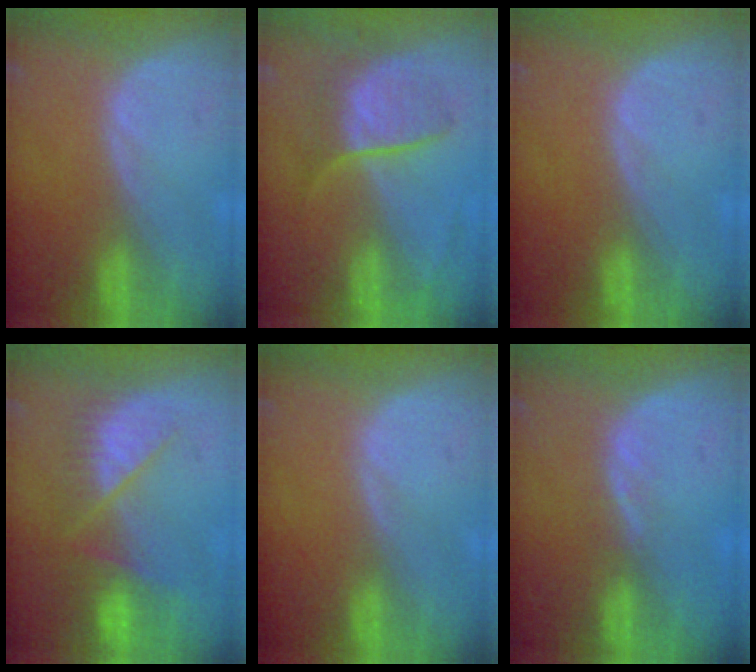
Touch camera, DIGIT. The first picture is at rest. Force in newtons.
{"total": 6.7, "press": 6.6, "slide": 1.1}
{"total": 0.0}
{"total": 7.8, "press": 7.2, "slide": 2.8}
{"total": 0.0}
{"total": 1.5, "press": 1.2, "slide": 0.8}